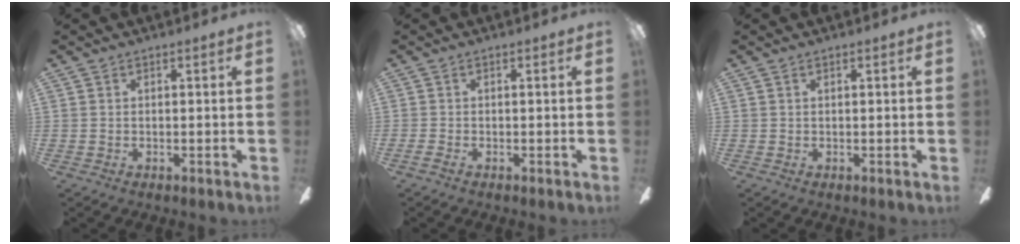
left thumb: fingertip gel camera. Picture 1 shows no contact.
{"total": 1.2, "force": [-0.5, 0.1, 1.1], "torque": [-0.018, 0.000, -0.008]}
{"total": 0.0}